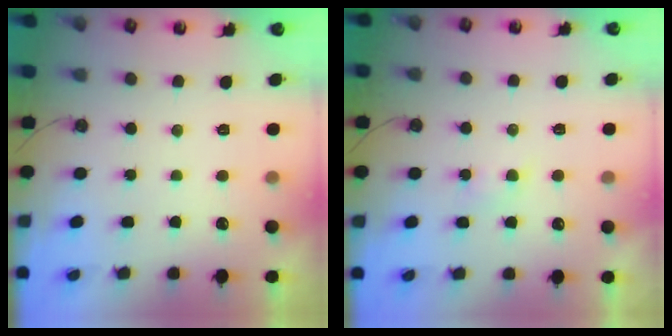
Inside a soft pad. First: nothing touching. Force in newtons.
{"total": 2.9, "press": 2.9, "slide": 0.5}